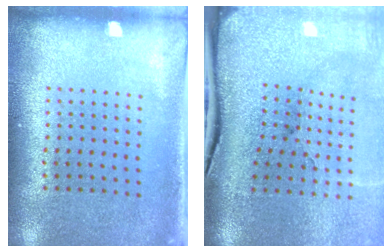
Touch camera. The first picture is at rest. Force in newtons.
{"total": 5.1, "press": 4.1, "slide": 3.1}